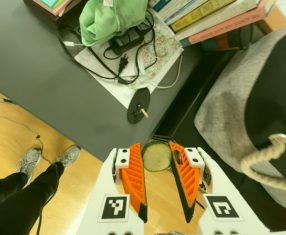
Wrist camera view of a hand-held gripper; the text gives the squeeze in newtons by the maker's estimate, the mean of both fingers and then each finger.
{"total": 8.4, "left": 8.5, "right": 8.3}